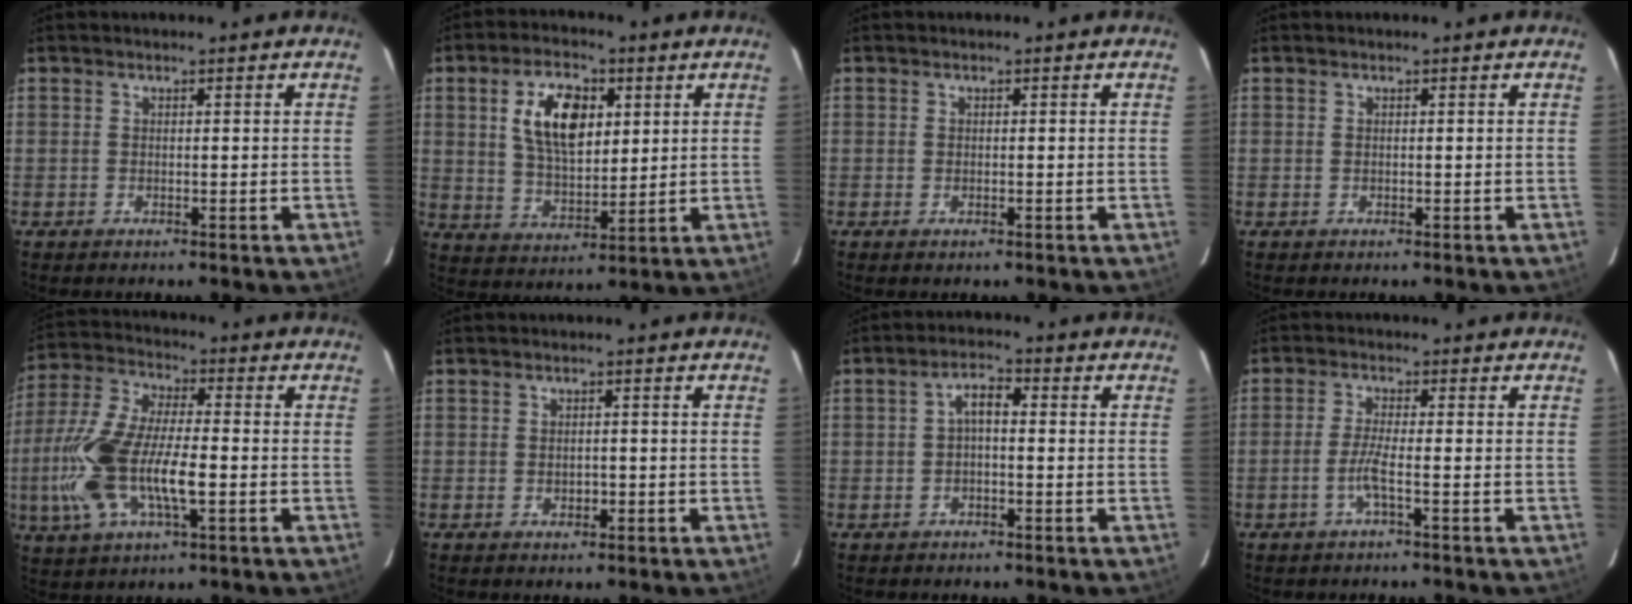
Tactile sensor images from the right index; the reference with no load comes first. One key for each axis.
{"total": 11.6, "fx": 3.7, "fy": 6.1, "fz": 9.2, "tx": -0.169, "ty": 0.015, "tz": 0.073}
{"total": 0.6, "fx": -0.5, "fy": 0.3, "fz": 0.3, "tx": -0.004, "ty": -0.001, "tz": -0.008}
{"total": 0.0}
{"total": 17.0, "fx": -3.5, "fy": 6.3, "fz": 15.4, "tx": -0.328, "ty": -0.002, "tz": -0.070}
{"total": 1.5, "fx": -0.7, "fy": 1.1, "fz": 0.7, "tx": -0.012, "ty": 0.002, "tz": -0.009}
{"total": 3.0, "fx": -0.4, "fy": 1.3, "fz": 2.7, "tx": -0.052, "ty": 0.013, "tz": -0.008}
{"total": 3.2, "fx": -1.5, "fy": -0.4, "fz": 2.8, "tx": -0.062, "ty": -0.001, "tz": -0.031}